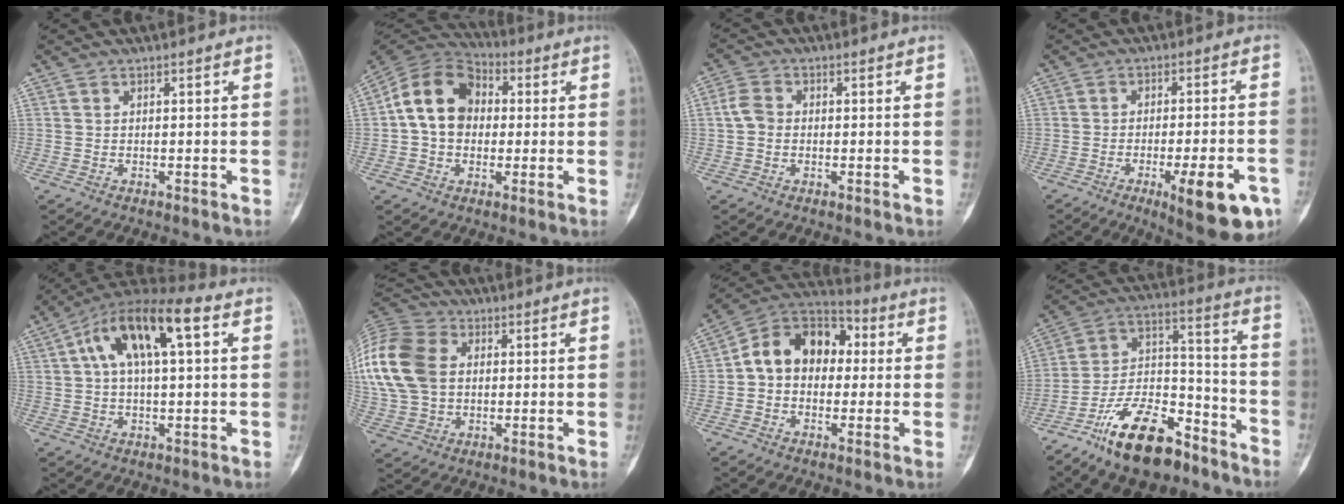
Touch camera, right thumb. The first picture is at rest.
{"total": 13.8, "force": [0.9, 10.8, 8.5], "torque": [-0.131, 0.030, 0.005]}
{"total": 3.7, "force": [-0.2, 3.0, 2.1], "torque": [-0.038, 0.008, -0.010]}
{"total": 13.3, "force": [-5.8, 3.5, 11.4], "torque": [-0.149, 0.013, -0.072]}
{"total": 15.3, "force": [4.8, 6.2, 13.2], "torque": [-0.223, 0.033, 0.075]}
{"total": 21.8, "force": [3.3, 16.4, 14.0], "torque": [-0.324, 0.027, 0.068]}
{"total": 14.1, "force": [1.2, 10.5, 9.4], "torque": [-0.117, 0.041, 0.004]}
{"total": 19.2, "force": [-12.8, 8.4, 11.6], "torque": [-0.188, 0.094, -0.224]}